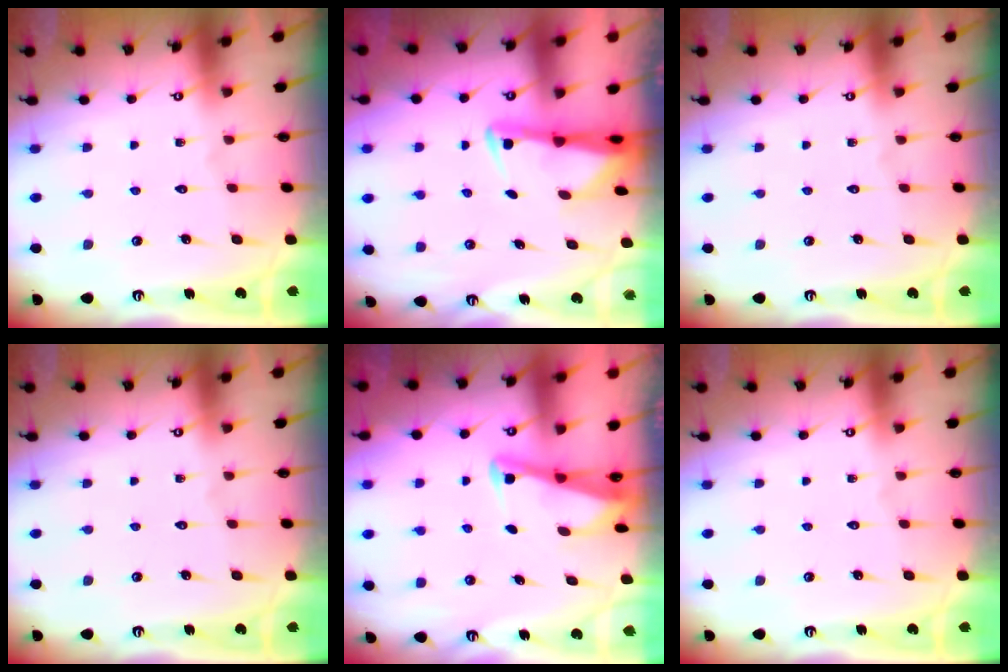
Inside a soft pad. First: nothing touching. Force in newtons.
{"total": 3.0, "press": 2.9, "slide": 0.5}
{"total": 0.0}
{"total": 0.0}
{"total": 2.8, "press": 2.8, "slide": 0.3}
{"total": 0.0}